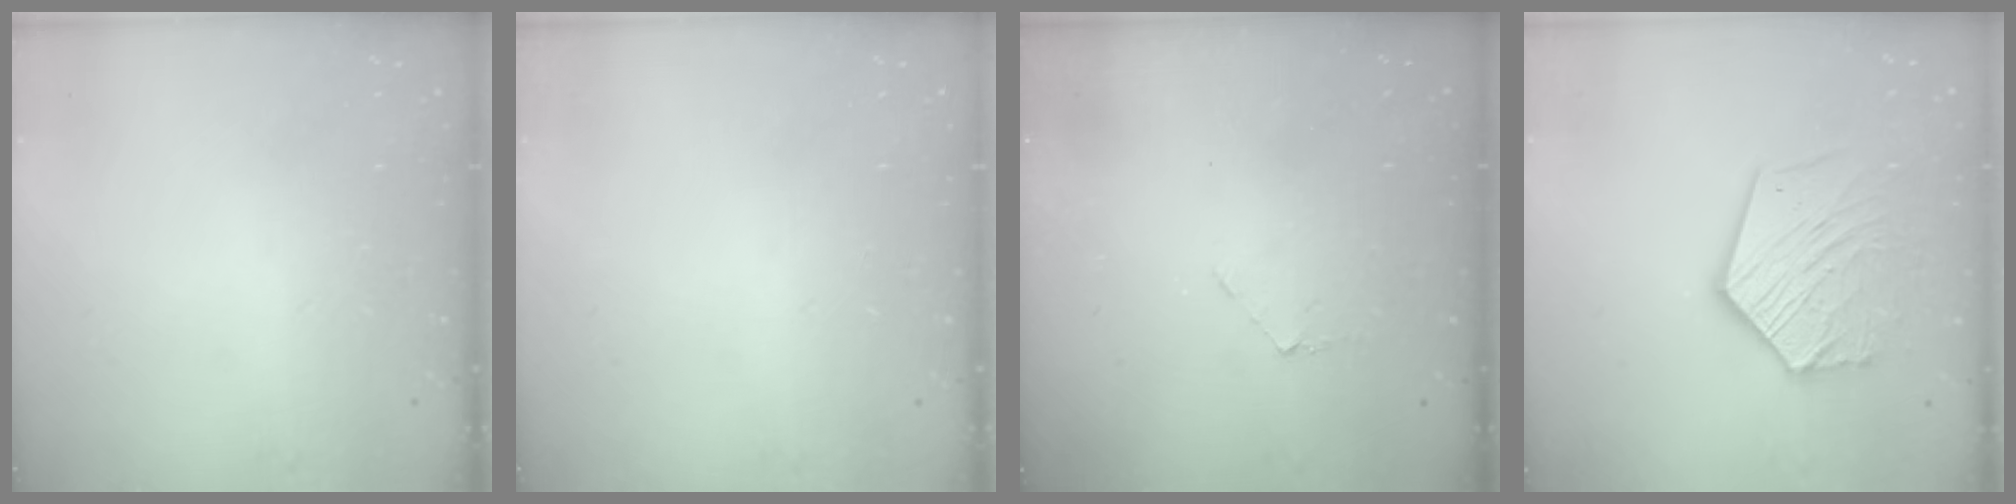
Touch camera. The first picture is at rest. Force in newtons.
{"total": 0.0}
{"total": 3.6, "press": 3.6, "slide": 0.3}
{"total": 15.1, "press": 15.0, "slide": 1.7}